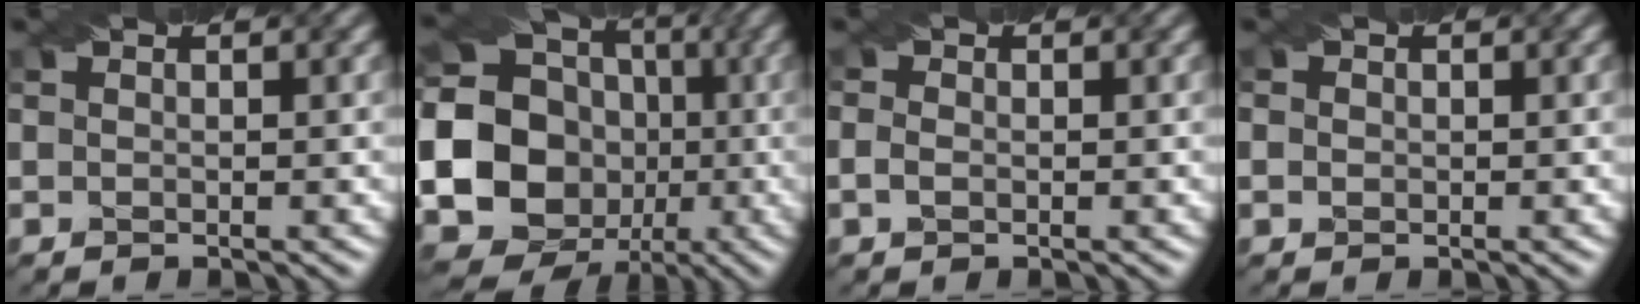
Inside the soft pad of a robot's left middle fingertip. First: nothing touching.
{"total": 22.7, "force": [-2.8, 21.1, 7.8], "torque": [-0.163, -0.001, -0.100]}
{"total": 1.2, "force": [-0.5, 0.8, 0.6], "torque": [-0.015, -0.002, -0.013]}
{"total": 1.3, "force": [0.3, 1.2, 0.5], "torque": [-0.004, 0.010, -0.002]}